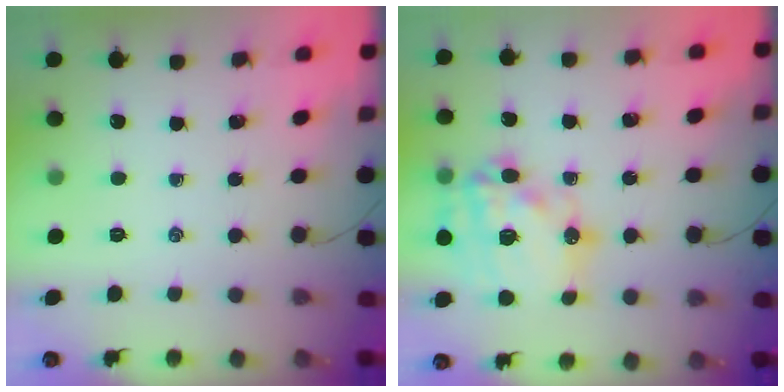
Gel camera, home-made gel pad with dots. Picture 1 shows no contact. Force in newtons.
{"total": 22.8, "press": 22.2, "slide": 4.9}